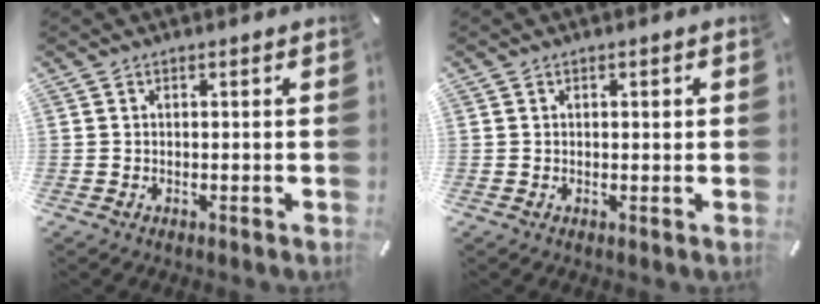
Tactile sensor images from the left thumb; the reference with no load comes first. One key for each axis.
{"total": 0.7, "fx": 0.2, "fy": 0.4, "fz": 0.5, "tx": -0.010, "ty": 0.003, "tz": 0.003}